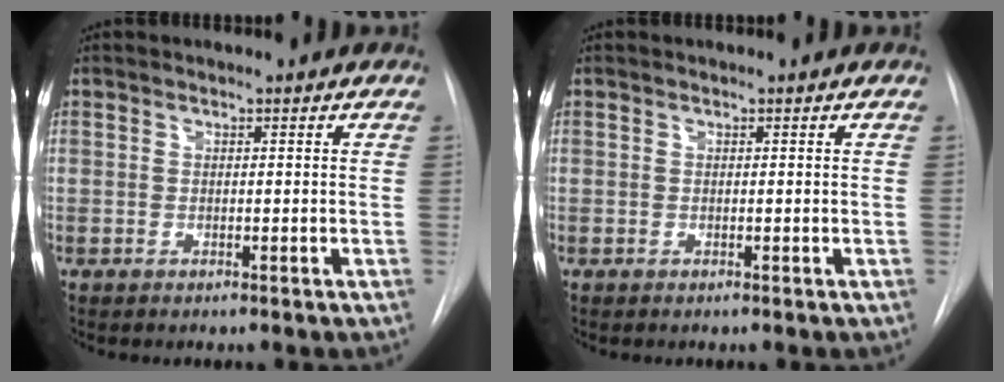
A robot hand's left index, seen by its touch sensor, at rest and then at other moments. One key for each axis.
{"total": 0.0}